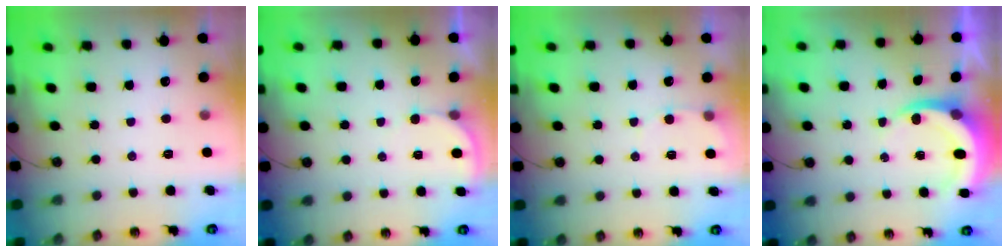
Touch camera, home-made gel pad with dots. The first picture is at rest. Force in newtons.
{"total": 2.9, "press": 2.9, "slide": 0.2}
{"total": 4.0, "press": 4.0, "slide": 0.3}
{"total": 4.8, "press": 4.8, "slide": 0.1}